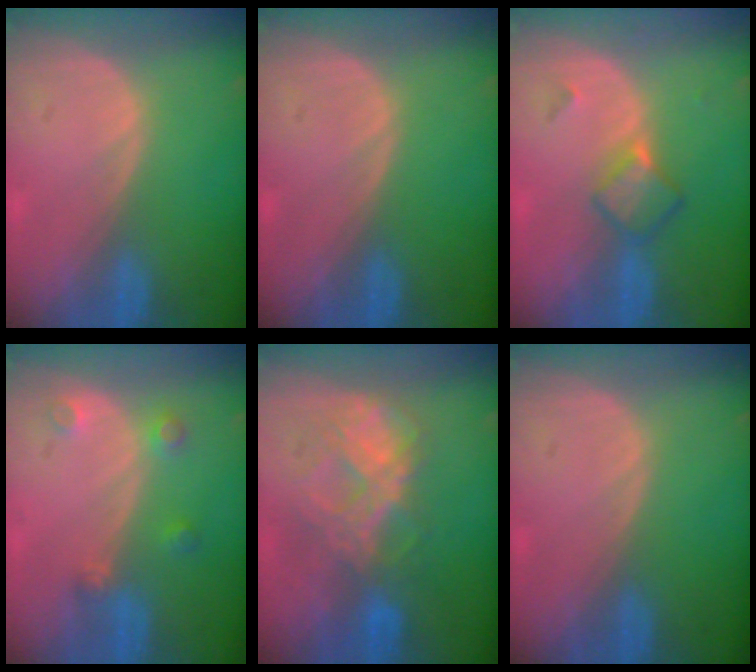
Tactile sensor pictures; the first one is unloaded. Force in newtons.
{"total": 0.0}
{"total": 4.8, "press": 4.2, "slide": 2.4}
{"total": 3.2, "press": 3.0, "slide": 1.2}
{"total": 8.0, "press": 7.4, "slide": 2.9}
{"total": 0.0}